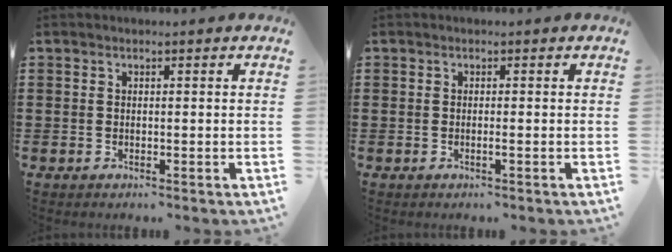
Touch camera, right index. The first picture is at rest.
{"total": 0.6, "force": [-0.2, -0.1, 0.6], "torque": [-0.010, -0.004, -0.003]}